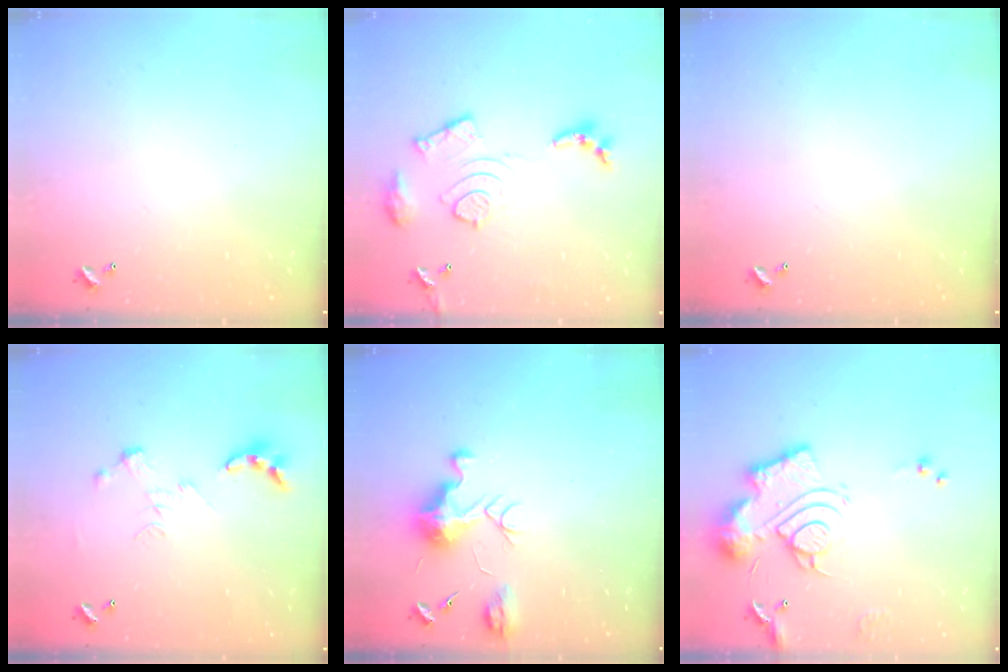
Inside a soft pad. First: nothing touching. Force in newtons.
{"total": 13.8, "press": 13.7, "slide": 1.2}
{"total": 0.0}
{"total": 0.0}
{"total": 10.0, "press": 10.0, "slide": 0.6}
{"total": 15.7, "press": 15.6, "slide": 1.8}